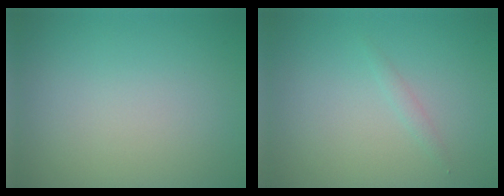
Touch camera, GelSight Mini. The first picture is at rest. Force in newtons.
{"total": 0.8, "press": 0.8, "slide": 0.0}